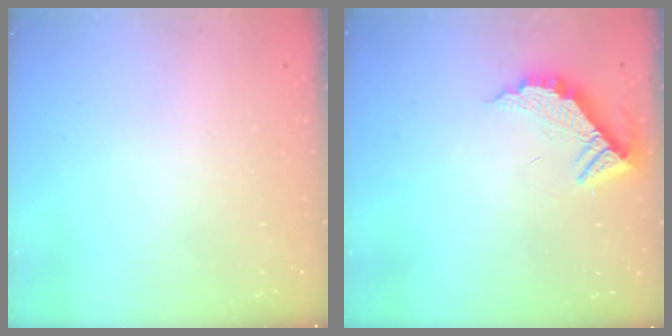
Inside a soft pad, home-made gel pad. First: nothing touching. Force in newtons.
{"total": 10.4, "press": 10.4, "slide": 0.6}